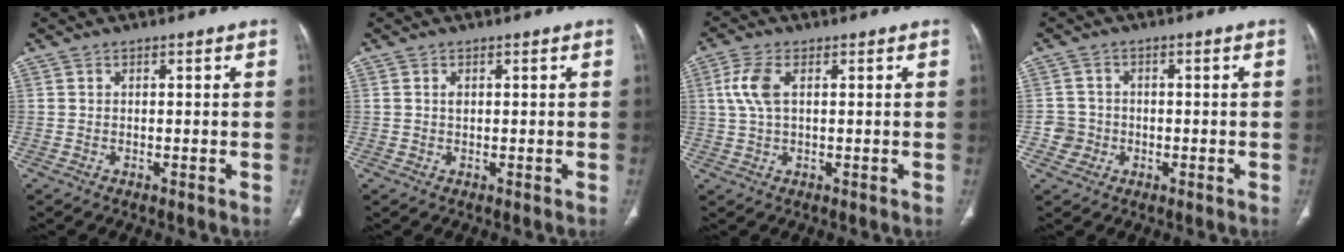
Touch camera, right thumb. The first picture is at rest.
{"total": 1.0, "force": [0.4, 0.6, 0.7], "torque": [-0.013, 0.002, 0.009]}
{"total": 5.7, "force": [1.3, 2.7, 4.8], "torque": [-0.125, 0.011, 0.027]}
{"total": 3.6, "force": [-0.8, 3.5, 0.2], "torque": [0.021, 0.011, -0.019]}